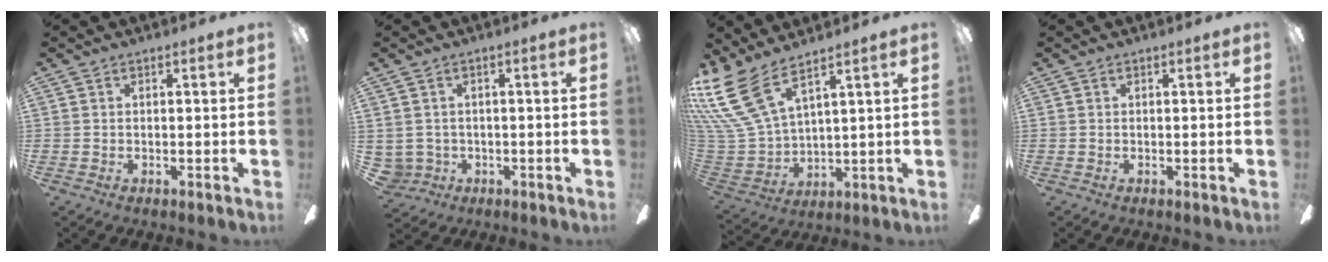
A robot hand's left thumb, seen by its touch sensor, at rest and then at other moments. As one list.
[{"total": 3.0, "force": [0.0, 3.0, 0.5], "torque": [-0.024, 0.004, -0.001]}, {"total": 15.9, "force": [10.2, 6.8, 10.0], "torque": [-0.251, -0.062, 0.188]}, {"total": 0.0}]